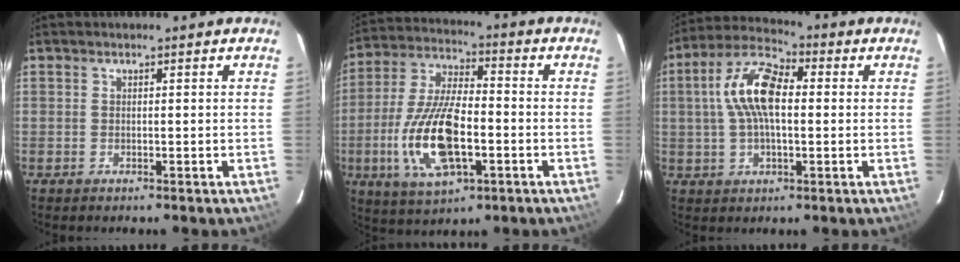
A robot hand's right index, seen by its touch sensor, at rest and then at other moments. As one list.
[{"total": 16.6, "force": [-4.4, 6.7, 14.5], "torque": [-0.309, -0.007, -0.079]}, {"total": 11.6, "force": [1.1, 5.4, 10.2], "torque": [-0.205, 0.025, 0.016]}]